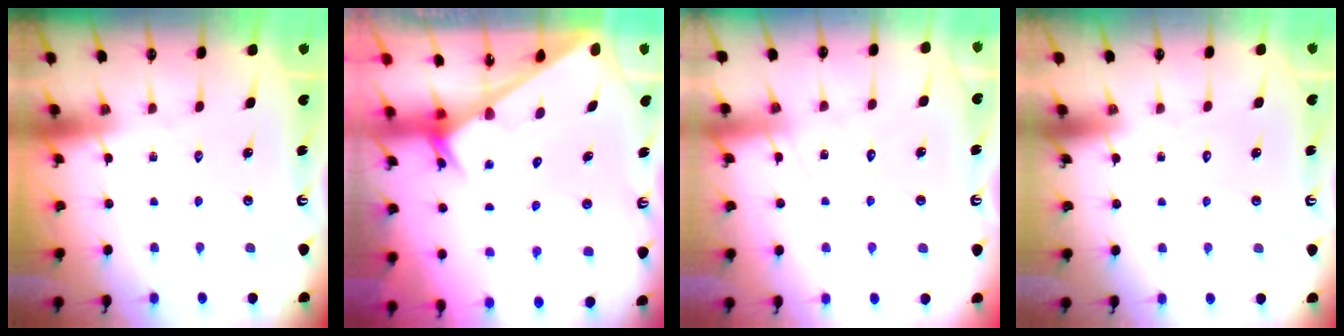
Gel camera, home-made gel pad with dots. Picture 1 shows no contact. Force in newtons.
{"total": 3.5, "press": 3.4, "slide": 0.4}
{"total": 7.5, "press": 7.5, "slide": 0.5}
{"total": 1.7, "press": 1.7, "slide": 0.1}